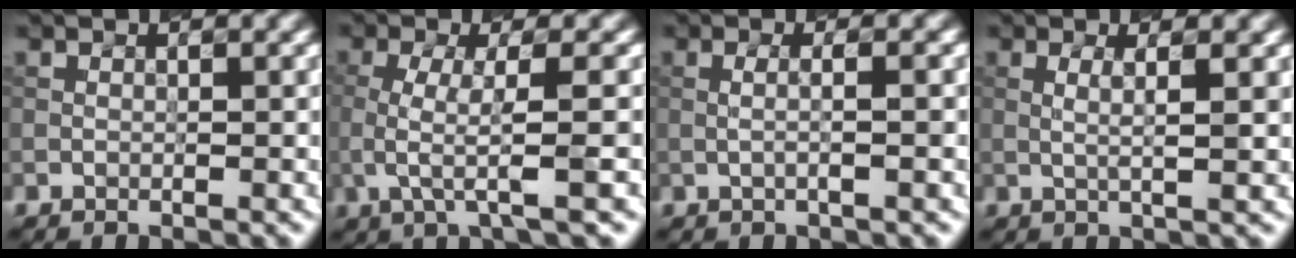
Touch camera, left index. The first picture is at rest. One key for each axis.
{"total": 4.2, "fx": -0.9, "fy": 0.9, "fz": 4.0, "tx": -0.078, "ty": 0.003, "tz": -0.013}
{"total": 1.9, "fx": 0.1, "fy": 0.5, "fz": 1.8, "tx": -0.022, "ty": 0.001, "tz": -0.004}
{"total": 2.1, "fx": 0.4, "fy": 0.4, "fz": 2.0, "tx": -0.037, "ty": 0.004, "tz": 0.010}